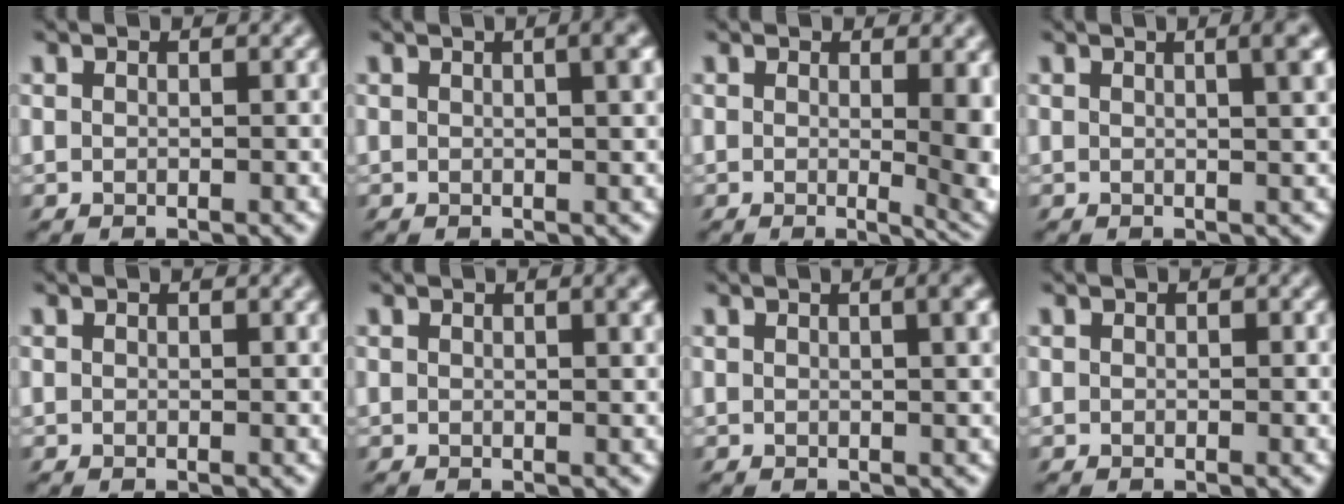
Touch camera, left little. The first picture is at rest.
{"total": 4.5, "force": [1.7, 1.9, 3.7], "torque": [-0.062, 0.011, 0.032]}
{"total": 5.2, "force": [1.1, 2.4, 4.5], "torque": [-0.090, -0.021, 0.035]}
{"total": 4.0, "force": [1.9, 1.2, 3.3], "torque": [-0.047, 0.006, 0.032]}
{"total": 0.6, "force": [0.3, 0.3, 0.5], "torque": [-0.011, 0.001, 0.004]}
{"total": 2.9, "force": [1.3, 1.4, 2.2], "torque": [-0.041, -0.003, 0.027]}
{"total": 4.1, "force": [1.5, 1.8, 3.4], "torque": [-0.054, 0.005, 0.031]}
{"total": 0.8, "force": [-0.1, 0.6, 0.4], "torque": [-0.008, -0.001, -0.001]}